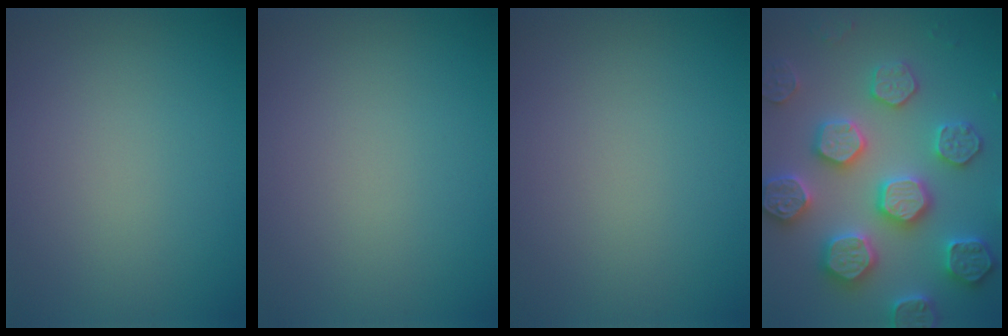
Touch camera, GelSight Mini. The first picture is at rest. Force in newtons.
{"total": 0.0}
{"total": 0.0}
{"total": 7.6, "press": 7.4, "slide": 1.5}